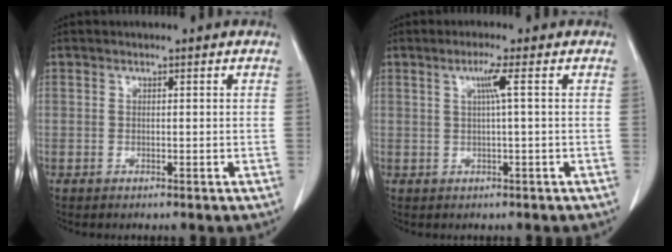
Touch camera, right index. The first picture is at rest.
{"total": 2.6, "force": [0.6, -0.7, 2.4], "torque": [-0.050, 0.003, 0.014]}